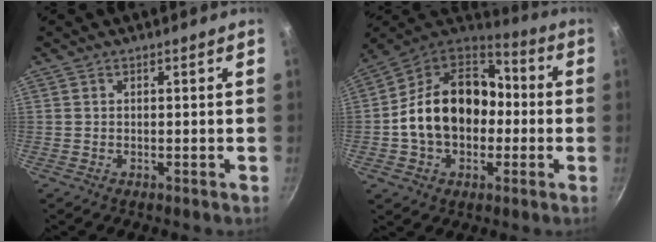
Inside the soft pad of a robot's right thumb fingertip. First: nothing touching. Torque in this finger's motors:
{"motor_torque": [2.71, 2.29, 1.25, -1.15, 0.18]}